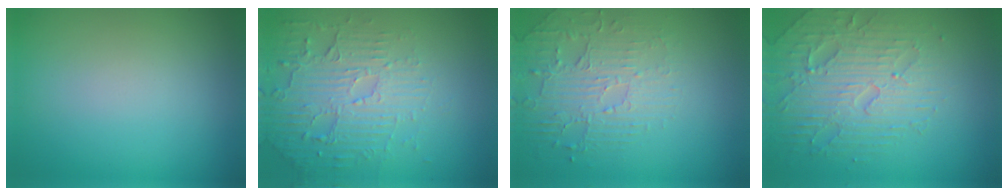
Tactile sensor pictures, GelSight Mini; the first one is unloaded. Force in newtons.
{"total": 5.6, "press": 3.7, "slide": 4.2}
{"total": 2.6, "press": 2.1, "slide": 1.5}
{"total": 4.7, "press": 4.6, "slide": 0.9}